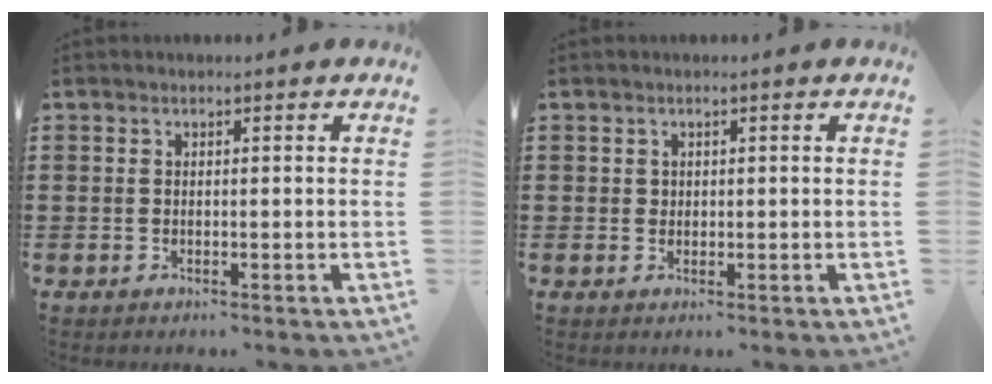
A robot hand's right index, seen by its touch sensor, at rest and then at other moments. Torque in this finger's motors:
{"motor_torque": [0.08, 0.21, 0.02, 0.01]}